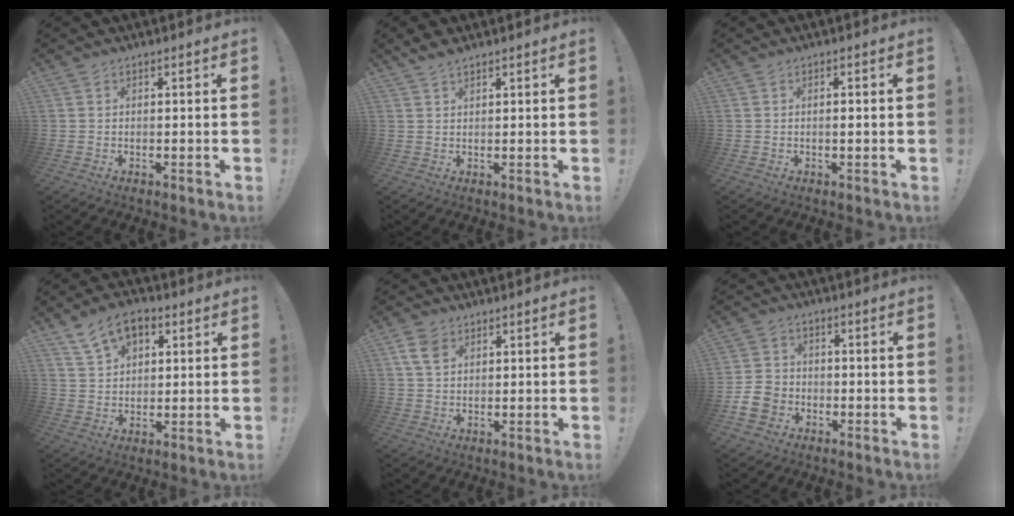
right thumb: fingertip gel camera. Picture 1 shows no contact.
{"total": 2.7, "force": [2.2, 0.9, 1.1], "torque": [-0.019, -0.006, 0.042]}
{"total": 1.0, "force": [-0.2, 0.0, 1.0], "torque": [-0.001, -0.006, -0.007]}
{"total": 9.5, "force": [5.2, 6.0, 5.2], "torque": [-0.085, -0.014, 0.100]}
{"total": 6.2, "force": [2.8, 4.1, 3.7], "torque": [-0.059, -0.002, 0.057]}
{"total": 8.6, "force": [-3.9, 6.8, 3.4], "torque": [-0.062, 0.027, -0.075]}